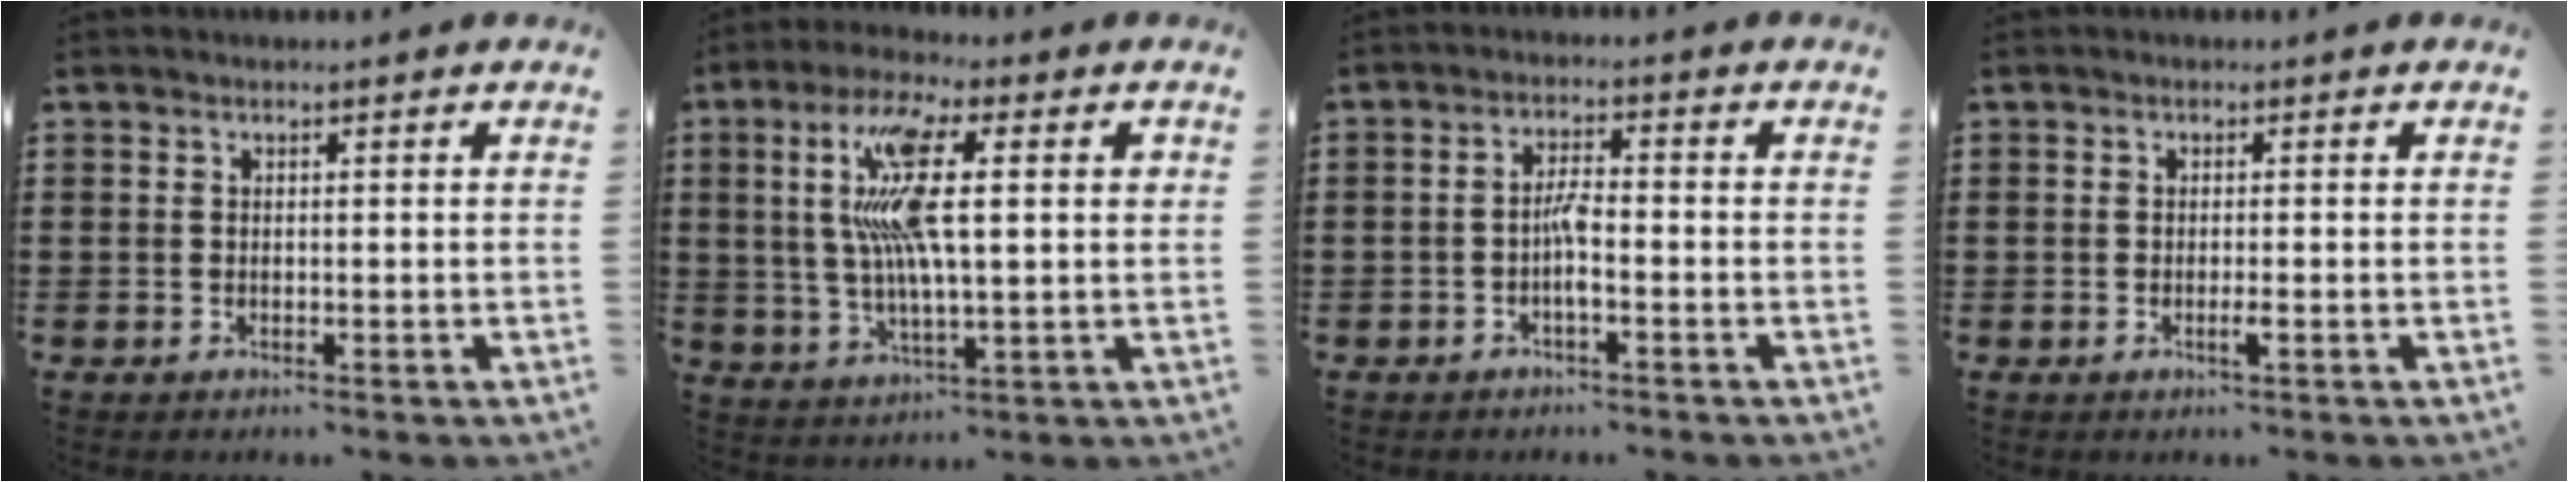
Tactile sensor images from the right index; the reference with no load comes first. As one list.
[{"total": 11.8, "force": [2.4, 2.2, 11.3], "torque": [-0.236, 0.000, 0.032]}, {"total": 3.3, "force": [-1.0, 0.6, 3.0], "torque": [-0.071, -0.004, -0.024]}, {"total": 1.5, "force": [-0.5, 0.0, 1.4], "torque": [-0.024, -0.004, -0.009]}]